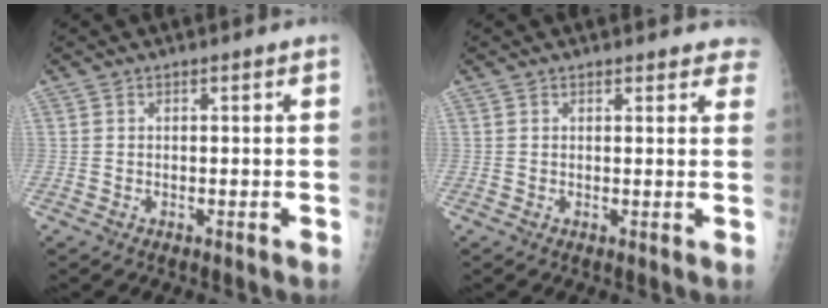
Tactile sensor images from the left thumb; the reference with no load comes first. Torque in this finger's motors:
{"motor_torque": [-0.16, -0.02, -0.02, 0.05, 0.02]}